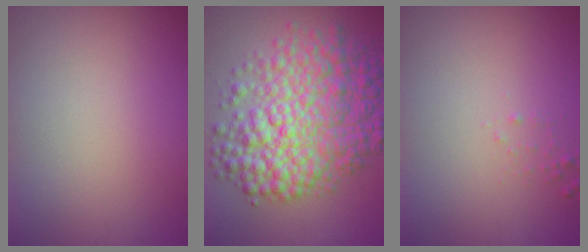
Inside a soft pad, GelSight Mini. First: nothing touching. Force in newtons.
{"total": 9.8, "press": 9.8, "slide": 0.1}
{"total": 0.6, "press": 0.6, "slide": 0.0}